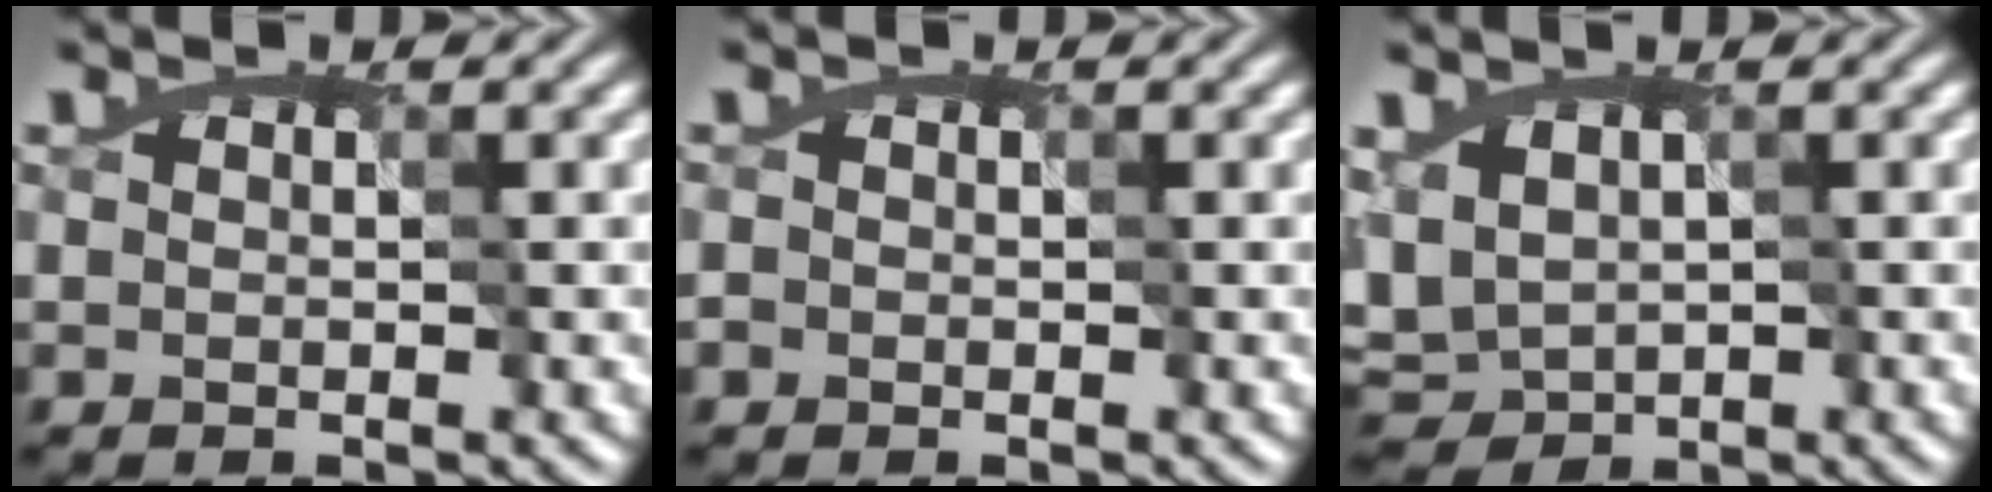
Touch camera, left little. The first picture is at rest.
{"total": 0.5, "force": [-0.3, 0.4, 0.0], "torque": [-0.003, -0.004, -0.001]}
{"total": 2.8, "force": [-1.1, 2.1, 1.6], "torque": [-0.040, -0.008, -0.011]}